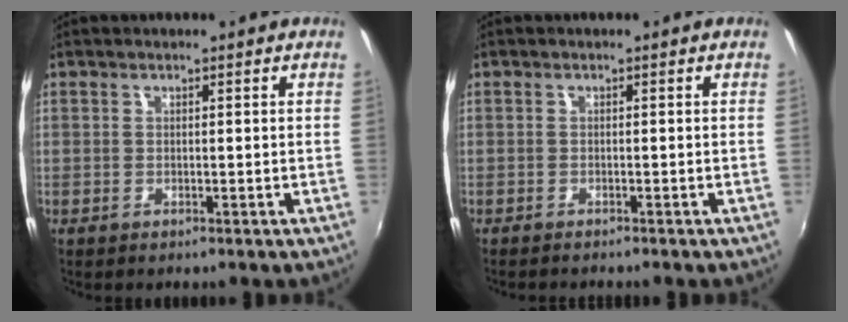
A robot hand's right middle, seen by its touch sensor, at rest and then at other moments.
{"total": 1.7, "force": [-1.6, 0.2, 0.5], "torque": [-0.015, -0.011, -0.028]}